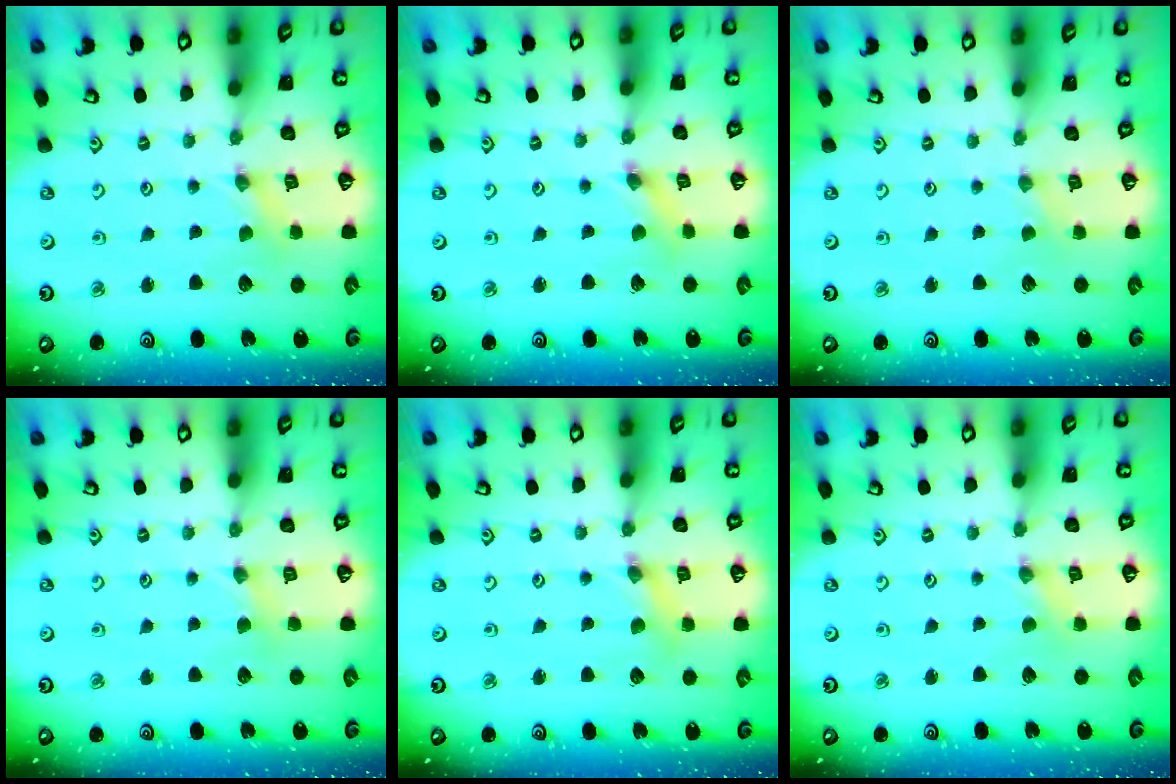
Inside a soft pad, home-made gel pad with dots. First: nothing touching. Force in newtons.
{"total": 1.6, "press": 1.5, "slide": 0.3}
{"total": 0.0}
{"total": 1.9, "press": 1.8, "slide": 0.4}
{"total": 2.8, "press": 2.8, "slide": 0.4}
{"total": 0.0}